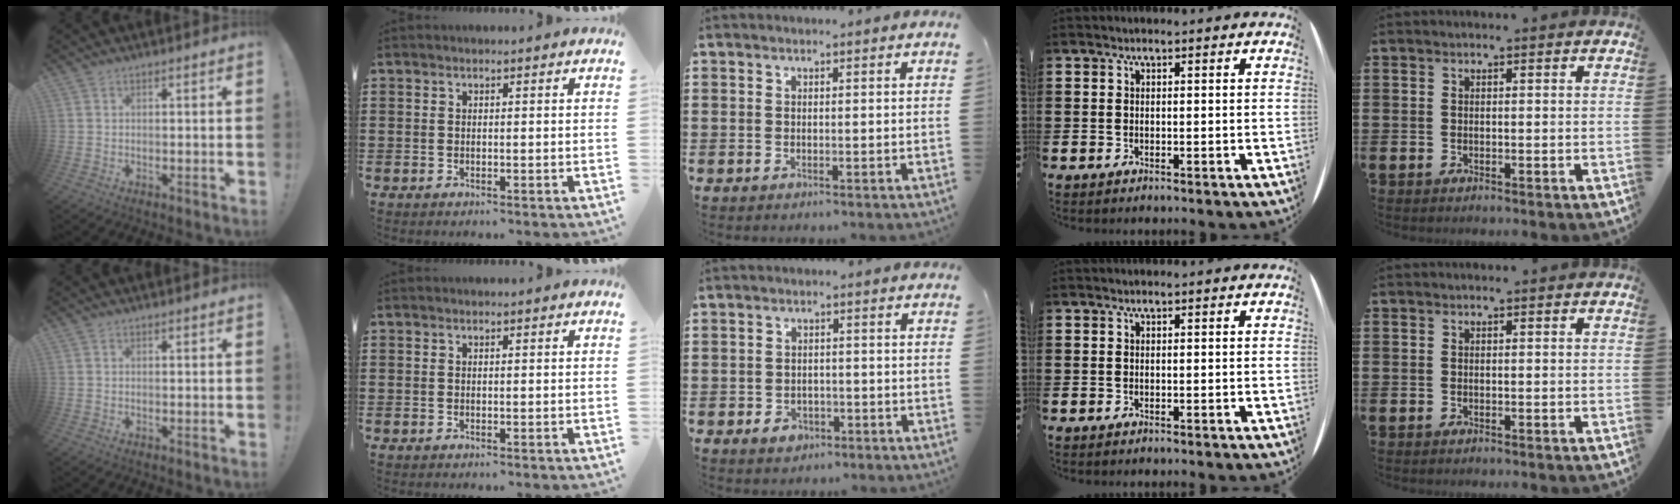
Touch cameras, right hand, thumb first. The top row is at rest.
{"middle": {"total": 2.3, "force": [-1.5, 1.6, 0.8], "torque": [-0.018, 0.002, -0.031]}}